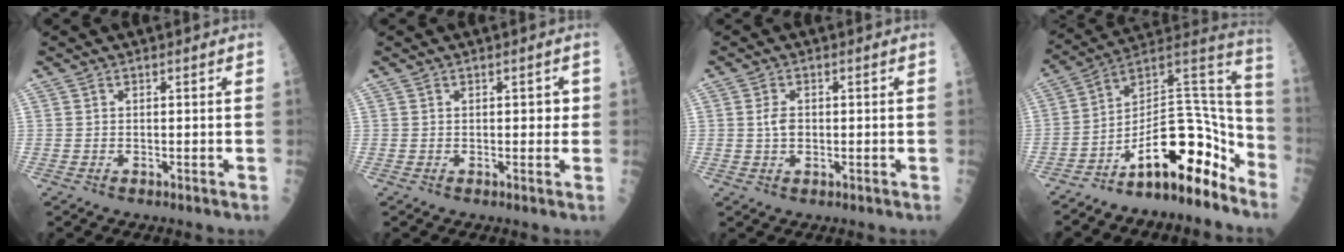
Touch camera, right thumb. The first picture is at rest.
{"total": 1.6, "force": [0.2, 1.0, 1.3], "torque": [0.001, 0.002, -0.001]}
{"total": 2.9, "force": [0.1, 1.8, 2.2], "torque": [-0.037, 0.001, 0.002]}
{"total": 17.5, "force": [-10.9, 6.3, 12.1], "torque": [-0.159, 0.128, -0.176]}